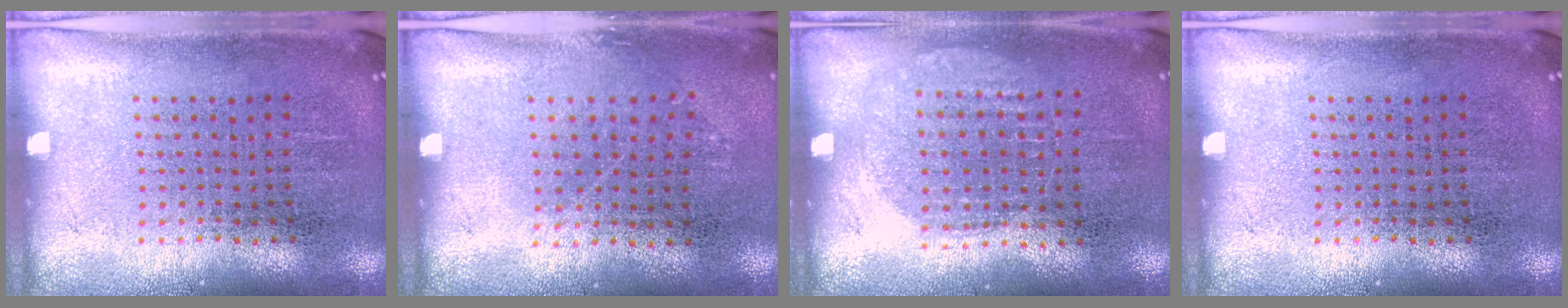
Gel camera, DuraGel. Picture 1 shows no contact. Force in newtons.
{"total": 0.8, "press": 0.6, "slide": 0.6}
{"total": 0.9, "press": 0.8, "slide": 0.3}
{"total": 0.0}